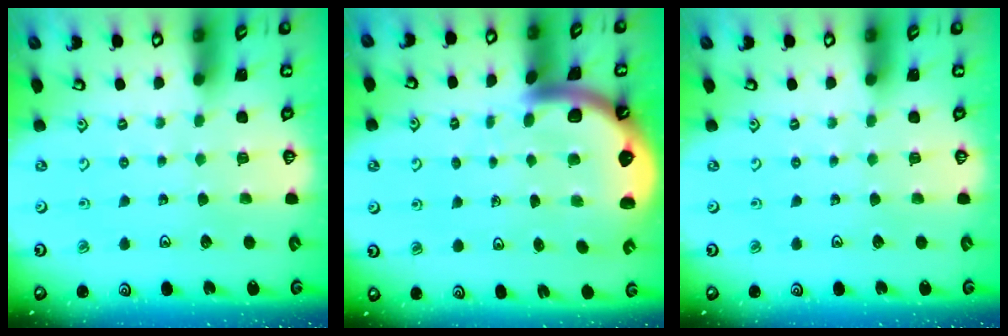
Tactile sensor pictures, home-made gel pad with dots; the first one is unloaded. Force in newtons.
{"total": 5.9, "press": 5.8, "slide": 0.7}
{"total": 0.0}